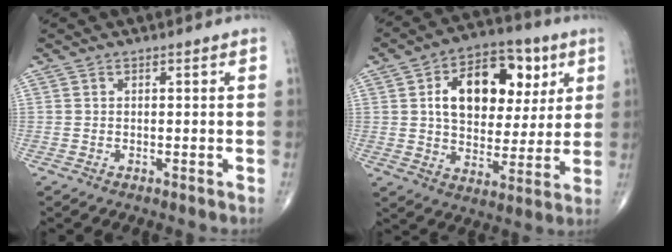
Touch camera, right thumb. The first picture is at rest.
{"total": 18.4, "force": [5.6, 11.7, 13.1], "torque": [-0.160, -0.001, 0.088]}